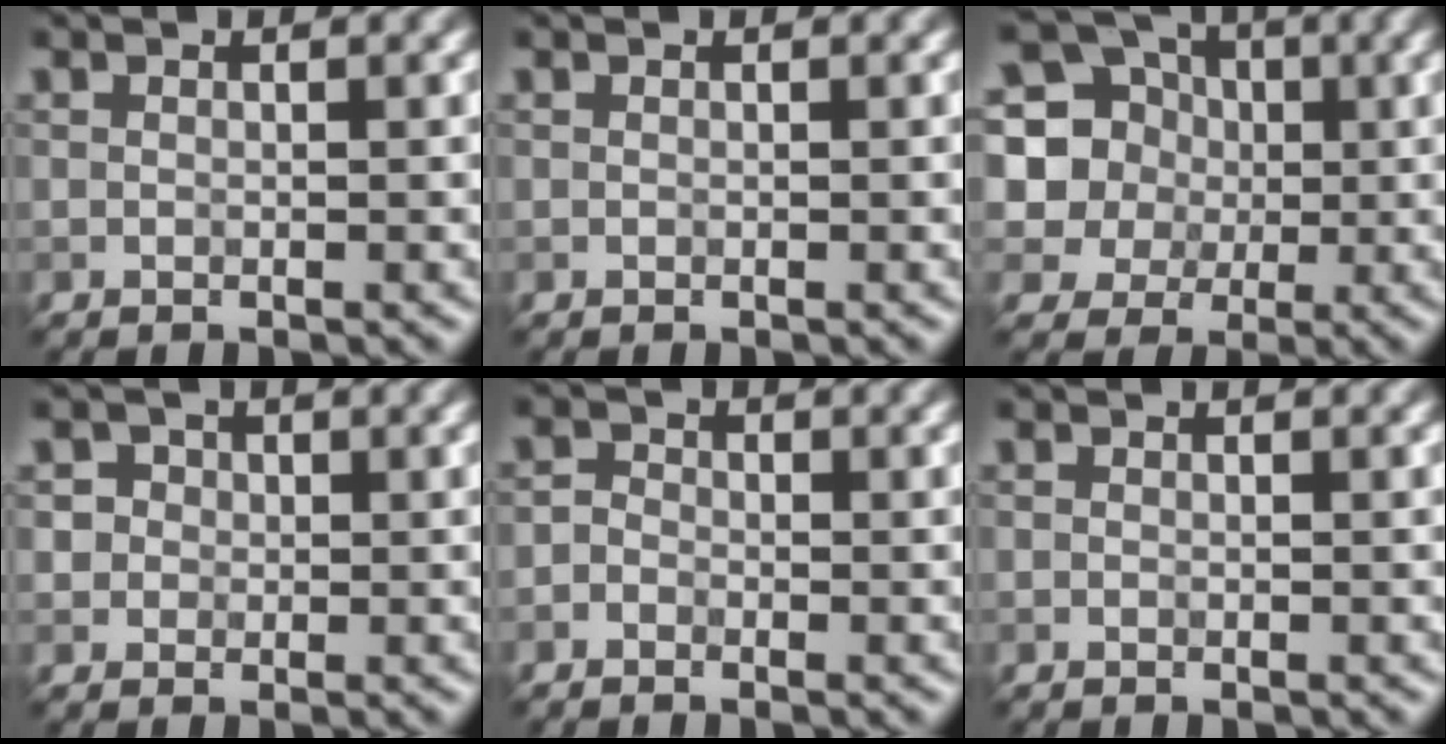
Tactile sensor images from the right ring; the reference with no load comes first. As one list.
[{"total": 0.0}, {"total": 12.4, "force": [3.1, 11.2, 4.3], "torque": [-0.136, 0.037, 0.049]}, {"total": 2.6, "force": [0.8, 2.3, 0.9], "torque": [0.000, 0.006, 0.008]}, {"total": 1.3, "force": [-0.6, 1.0, 0.5], "torque": [0.000, 0.003, -0.022]}, {"total": 0.0}]